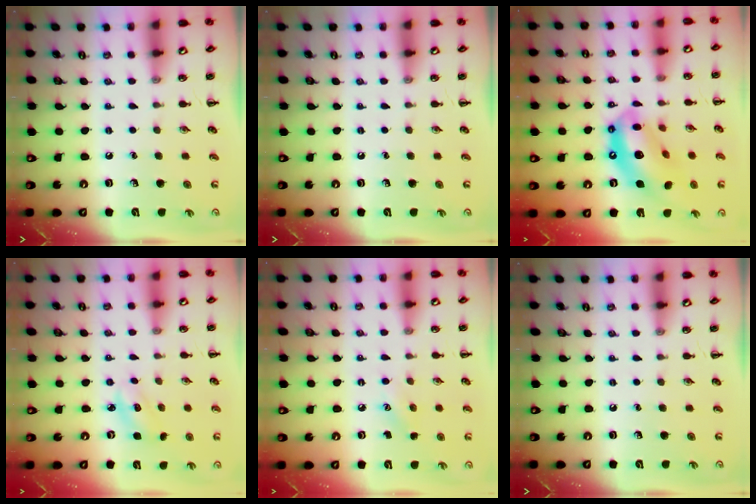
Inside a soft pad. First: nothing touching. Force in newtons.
{"total": 0.0}
{"total": 16.6, "press": 16.0, "slide": 4.4}
{"total": 2.8, "press": 2.7, "slide": 0.7}
{"total": 5.2, "press": 5.0, "slide": 1.4}
{"total": 0.0}